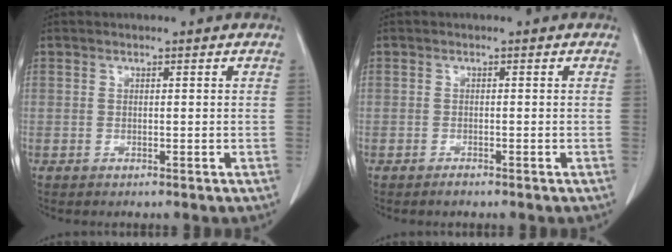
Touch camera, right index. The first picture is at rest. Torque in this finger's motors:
{"motor_torque": [0.11, -0.07, 0.03, 0.01]}